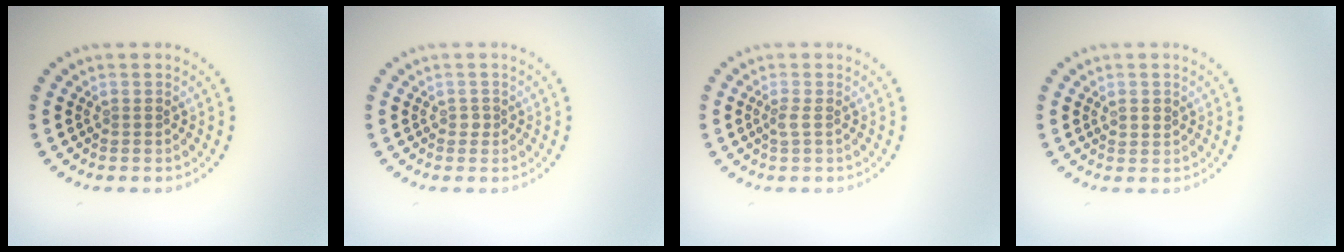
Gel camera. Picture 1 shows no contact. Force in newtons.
{"total": 0.5, "press": 0.4, "slide": 0.3}
{"total": 0.9, "press": 0.7, "slide": 0.5}
{"total": 1.1, "press": 1.0, "slide": 0.4}